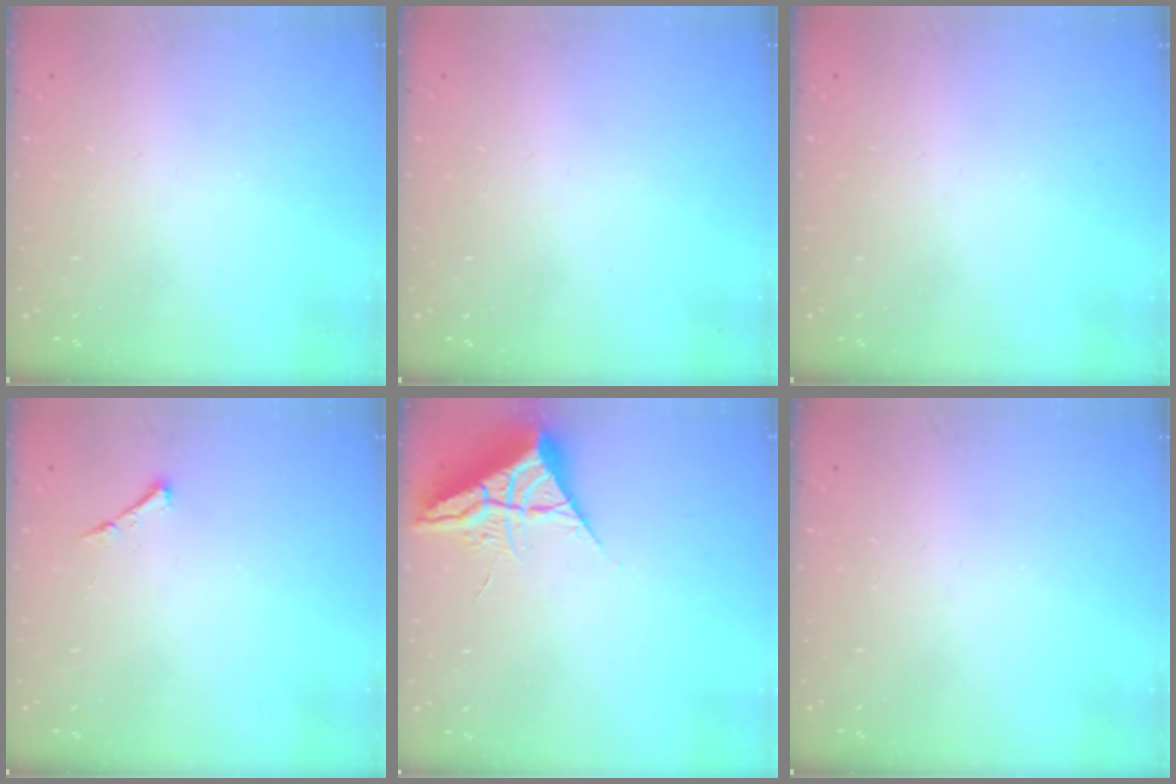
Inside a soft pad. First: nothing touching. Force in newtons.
{"total": 0.0}
{"total": 0.0}
{"total": 3.7, "press": 3.6, "slide": 0.5}
{"total": 6.9, "press": 6.9, "slide": 0.4}
{"total": 0.0}